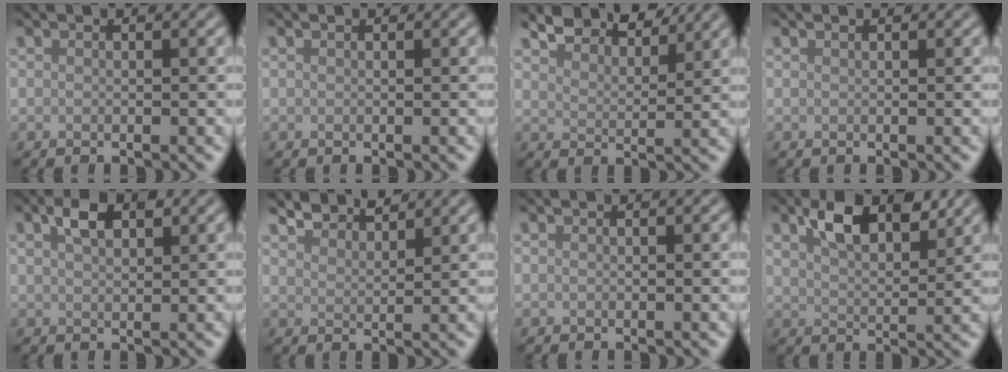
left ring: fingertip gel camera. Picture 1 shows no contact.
{"total": 0.0}
{"total": 5.0, "force": [4.6, 1.1, 1.5], "torque": [-0.038, 0.005, 0.068]}
{"total": 0.0}
{"total": 2.8, "force": [1.4, 1.4, 1.9], "torque": [-0.037, 0.008, 0.025]}
{"total": 3.0, "force": [3.0, 0.2, 0.4], "torque": [-0.008, 0.001, 0.052]}
{"total": 0.0}
{"total": 5.3, "force": [3.0, 2.5, 3.6], "torque": [-0.066, 0.004, 0.050]}